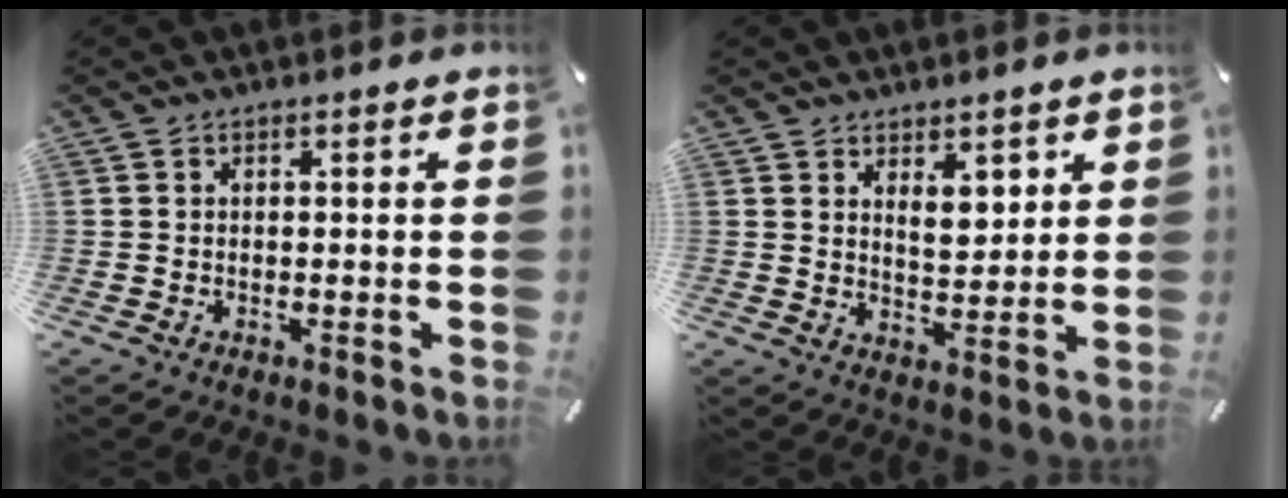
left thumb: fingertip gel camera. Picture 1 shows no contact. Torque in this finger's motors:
{"motor_torque": [0.47, -0.16, 0.25, 0.07, 0.04]}